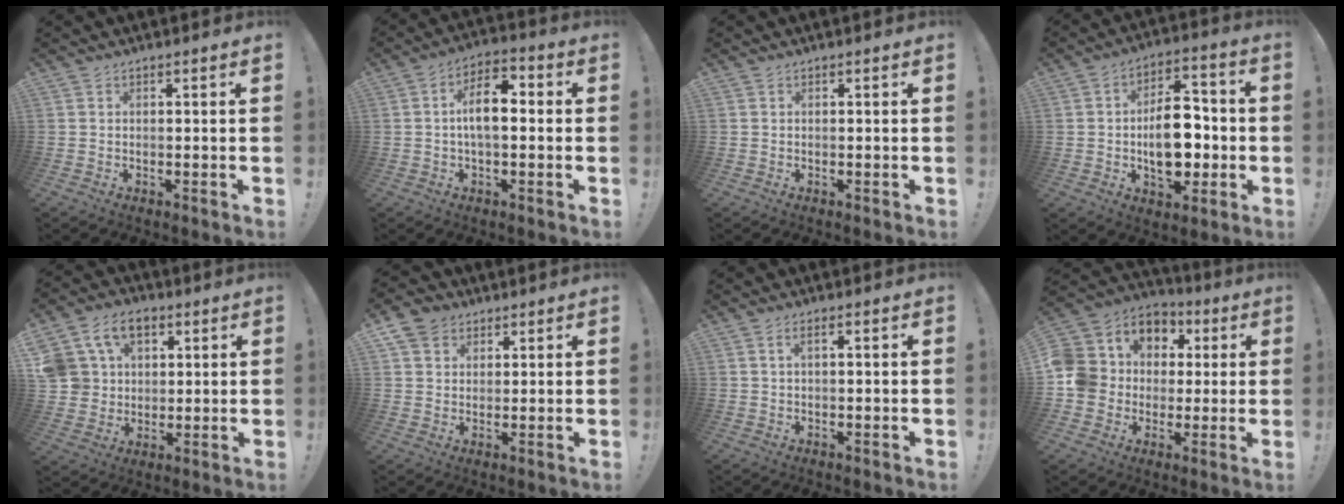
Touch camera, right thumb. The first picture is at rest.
{"total": 9.9, "force": [0.2, 4.9, 8.5], "torque": [-0.134, 0.005, 0.004]}
{"total": 0.0}
{"total": 15.3, "force": [-2.0, 10.2, 11.2], "torque": [-0.159, 0.015, -0.033]}
{"total": 14.6, "force": [6.3, 11.3, 6.8], "torque": [-0.108, -0.020, 0.125]}
{"total": 6.6, "force": [3.4, 5.3, 2.0], "torque": [-0.037, -0.009, 0.071]}
{"total": 1.8, "force": [0.3, 0.4, 1.7], "torque": [-0.033, 0.004, 0.003]}
{"total": 11.5, "force": [0.2, 10.9, 3.7], "torque": [-0.071, -0.004, 0.017]}